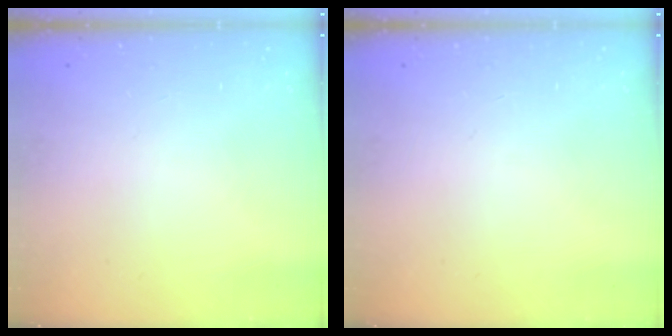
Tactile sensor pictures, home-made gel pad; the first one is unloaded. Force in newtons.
{"total": 0.0}